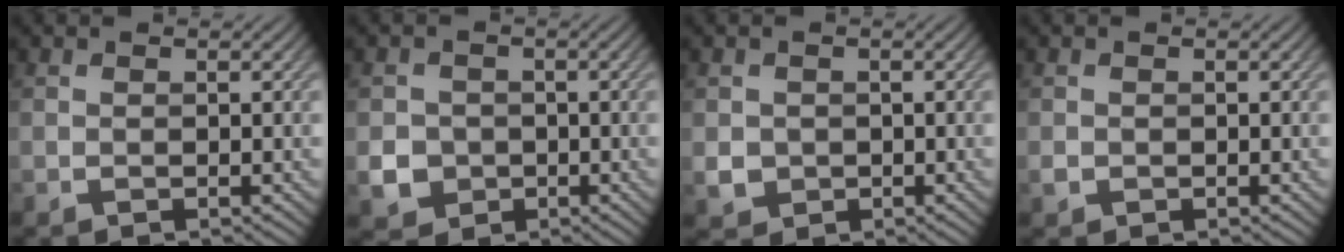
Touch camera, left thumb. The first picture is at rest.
{"total": 4.3, "force": [-1.1, 4.0, 1.3], "torque": [-0.031, -0.011, -0.032]}
{"total": 2.4, "force": [-0.2, 2.3, 0.6], "torque": [-0.018, -0.009, -0.003]}
{"total": 0.8, "force": [-0.3, 0.7, 0.2], "torque": [-0.006, -0.005, -0.006]}